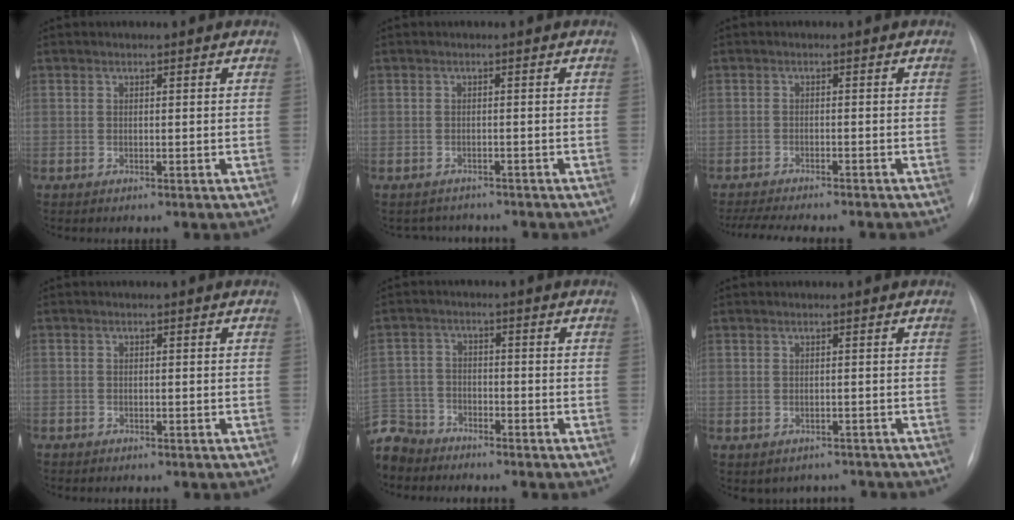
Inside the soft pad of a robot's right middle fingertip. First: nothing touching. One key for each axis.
{"total": 3.4, "fx": -3.0, "fy": 1.5, "fz": -0.3, "tx": 0.002, "ty": 0.009, "tz": -0.040}
{"total": 12.2, "fx": -10.8, "fy": 2.1, "fz": 5.3, "tx": -0.079, "ty": -0.010, "tz": -0.143}
{"total": 2.5, "fx": -2.0, "fy": 1.2, "fz": 0.9, "tx": -0.013, "ty": 0.002, "tz": -0.018}
{"total": 10.0, "fx": -8.5, "fy": 5.0, "fz": 1.1, "tx": -0.040, "ty": 0.004, "tz": -0.162}
{"total": 4.6, "fx": -3.9, "fy": 2.5, "fz": 0.2, "tx": 0.006, "ty": 0.019, "tz": -0.044}